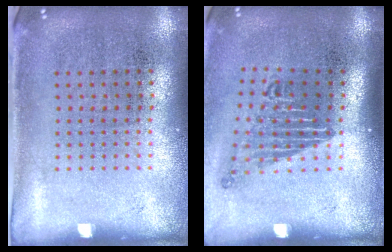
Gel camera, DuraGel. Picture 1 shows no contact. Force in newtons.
{"total": 1.7, "press": 1.2, "slide": 1.3}